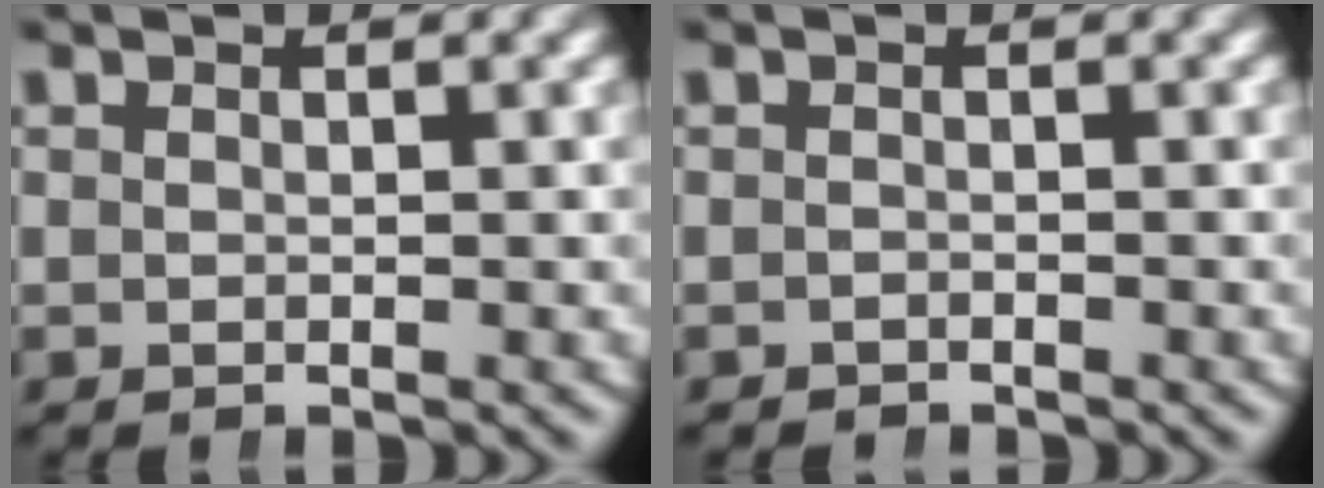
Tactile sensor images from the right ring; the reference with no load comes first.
{"total": 1.0, "force": [-1.0, -0.1, -0.3], "torque": [0.001, -0.012, -0.010]}